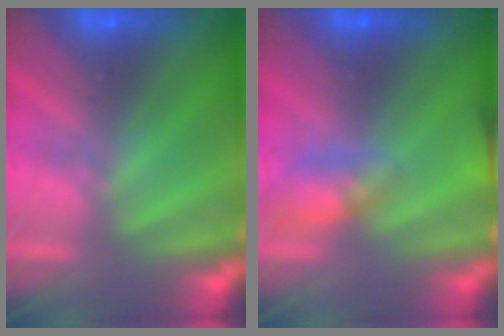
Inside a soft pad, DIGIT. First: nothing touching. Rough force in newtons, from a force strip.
{"total": 4.6}